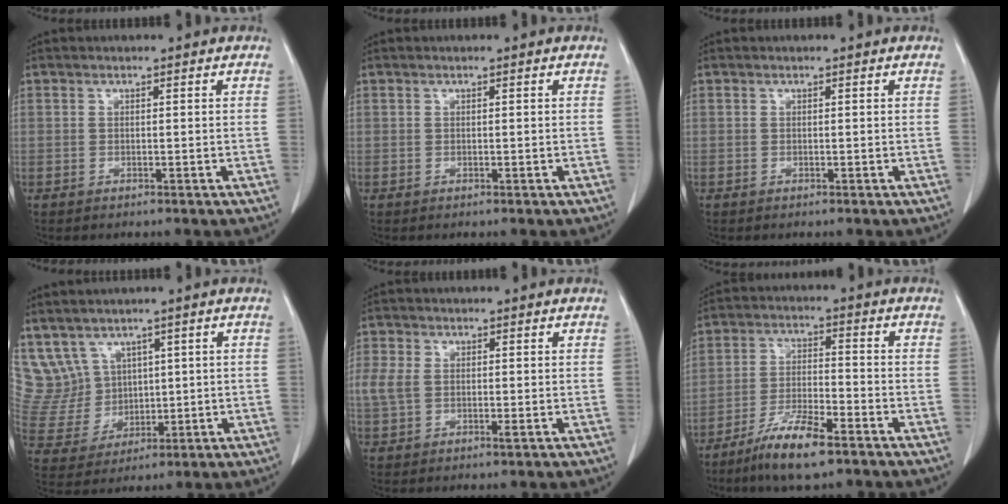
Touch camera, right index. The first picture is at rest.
{"total": 0.0}
{"total": 0.0}
{"total": 9.4, "force": [4.7, 8.0, 1.4], "torque": [-0.056, 0.048, 0.124]}
{"total": 4.2, "force": [0.2, 2.5, 3.4], "torque": [-0.091, 0.004, 0.007]}
{"total": 9.3, "force": [-6.4, 1.4, 6.6], "torque": [-0.130, -0.018, -0.118]}